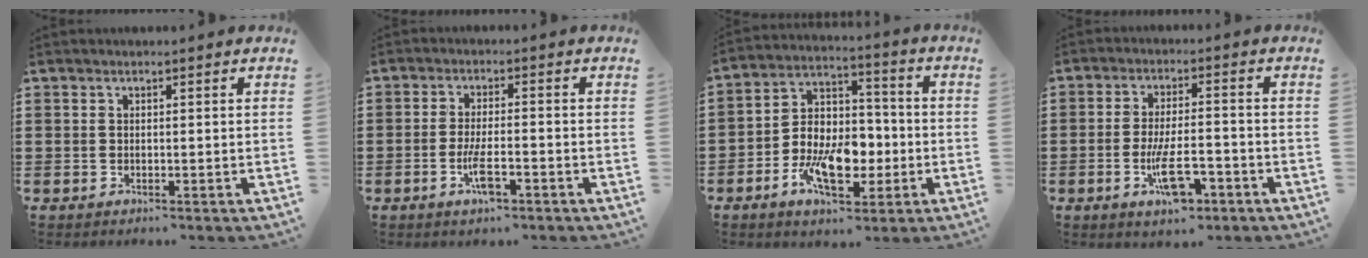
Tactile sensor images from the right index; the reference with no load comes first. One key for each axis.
{"total": 5.1, "fx": -2.2, "fy": 1.3, "fz": 4.4, "tx": -0.093, "ty": -0.004, "tz": -0.044}
{"total": 10.4, "fx": -3.5, "fy": 6.3, "fz": 7.5, "tx": -0.134, "ty": 0.008, "tz": -0.061}
{"total": 8.0, "fx": -3.4, "fy": 2.7, "fz": 6.7, "tx": -0.125, "ty": -0.002, "tz": -0.058}